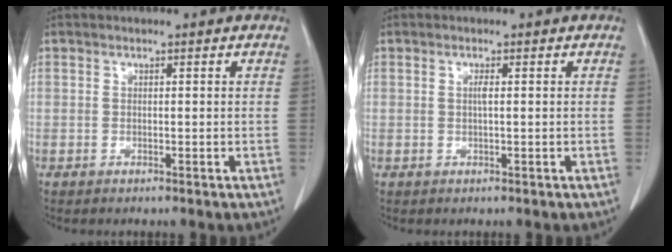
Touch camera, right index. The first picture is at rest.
{"total": 0.8, "force": [0.0, 0.0, 0.8], "torque": [-0.016, 0.000, 0.000]}